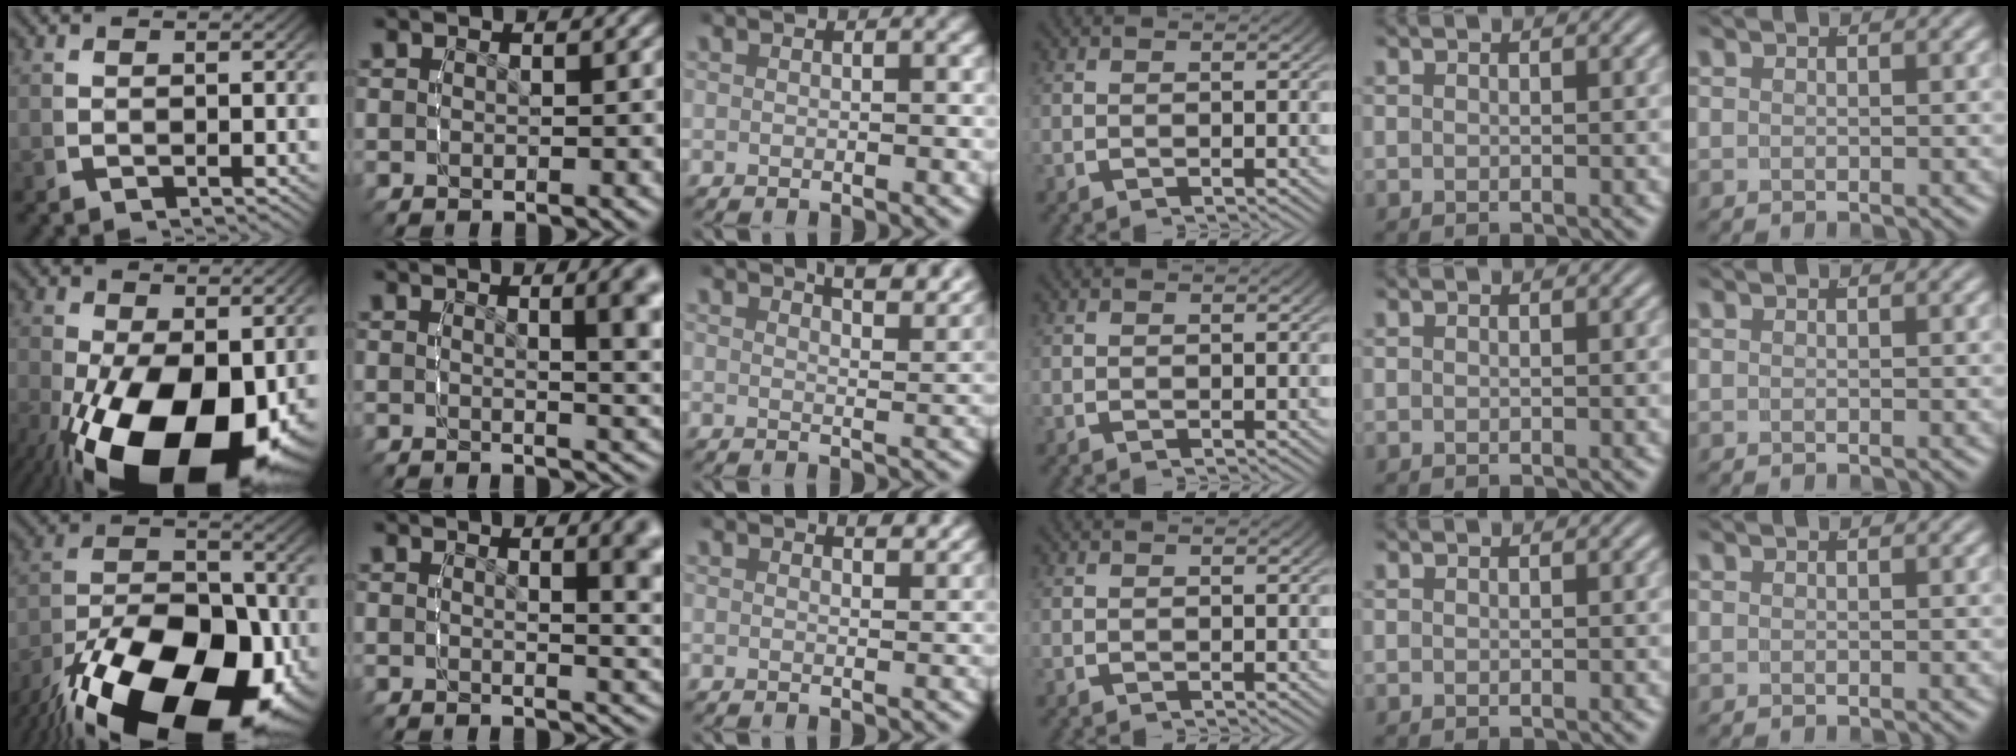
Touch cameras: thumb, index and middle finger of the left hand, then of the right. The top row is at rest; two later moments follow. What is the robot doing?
{"motion": "lift_and_place", "object": "screwdriver"}